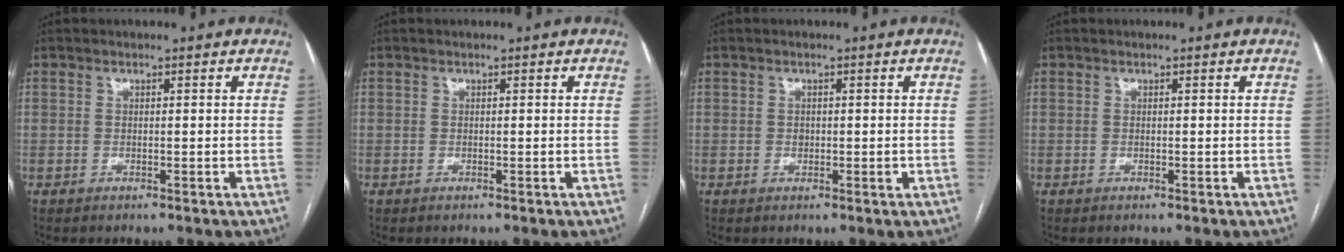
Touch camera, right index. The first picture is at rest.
{"total": 0.0}
{"total": 1.3, "force": [-0.1, 0.9, 0.9], "torque": [-0.014, 0.000, 0.000]}
{"total": 0.0}